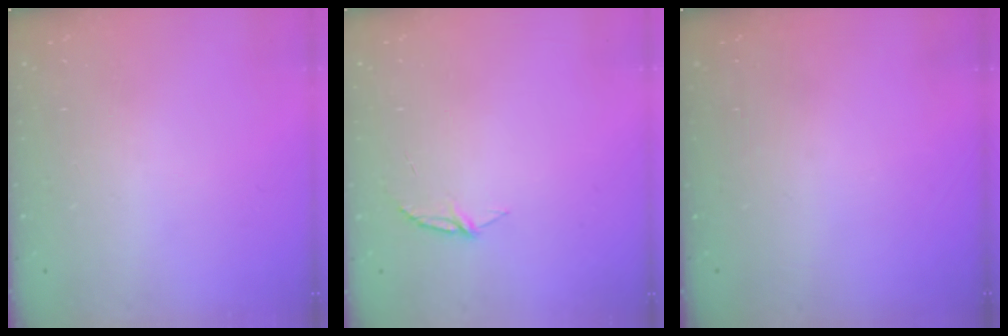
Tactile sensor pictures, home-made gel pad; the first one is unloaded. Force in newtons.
{"total": 5.1, "press": 5.1, "slide": 0.5}
{"total": 0.0}